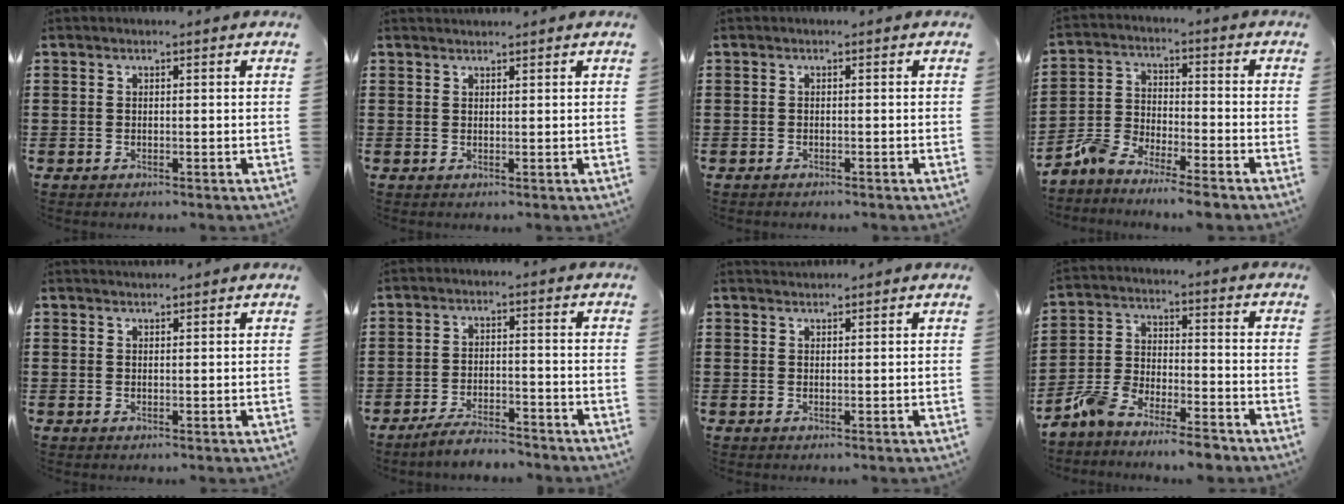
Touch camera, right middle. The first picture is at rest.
{"total": 0.7, "force": [0.7, 0.0, 0.0], "torque": [-0.002, 0.000, 0.014]}
{"total": 0.6, "force": [-0.6, 0.1, 0.0], "torque": [-0.001, 0.000, -0.012]}
{"total": 6.0, "force": [-5.9, 0.2, 1.1], "torque": [-0.038, 0.001, -0.121]}
{"total": 0.0}
{"total": 4.3, "force": [-4.1, 0.3, 1.3], "torque": [-0.030, 0.001, -0.082]}
{"total": 1.0, "force": [1.0, 0.2, 0.0], "torque": [-0.001, 0.000, 0.020]}
{"total": 7.1, "force": [-6.9, 0.4, 1.7], "torque": [-0.049, 0.004, -0.139]}